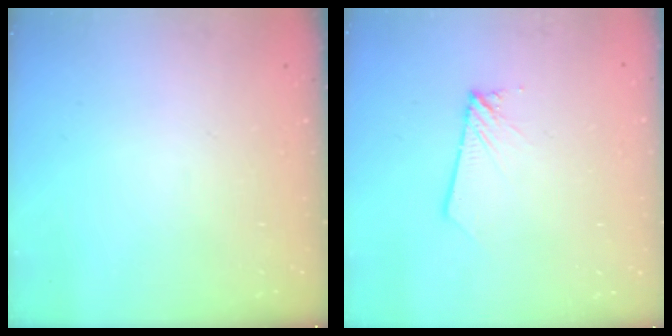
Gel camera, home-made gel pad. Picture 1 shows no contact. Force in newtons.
{"total": 2.0, "press": 2.0, "slide": 0.1}